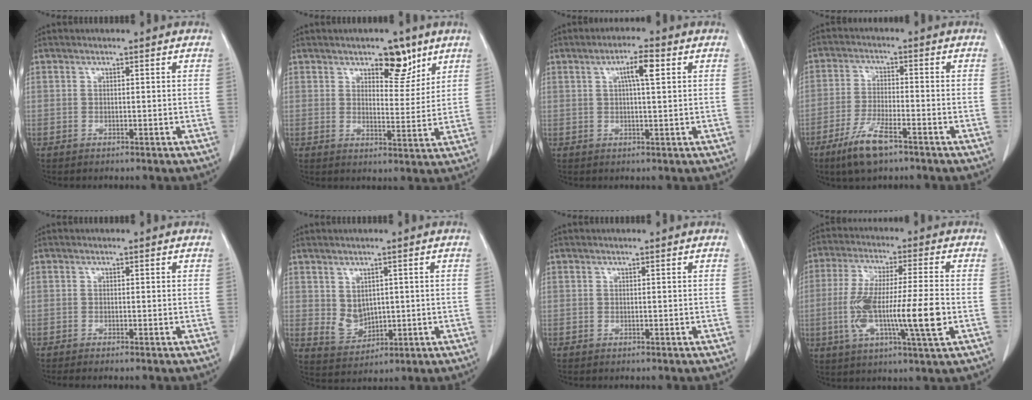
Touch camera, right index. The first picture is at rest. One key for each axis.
{"total": 6.3, "fx": 4.2, "fy": 2.7, "fz": 3.8, "tx": -0.047, "ty": -0.003, "tz": 0.061}
{"total": 4.3, "fx": 1.4, "fy": 0.5, "fz": 4.1, "tx": -0.073, "ty": 0.006, "tz": 0.024}
{"total": 7.5, "fx": -4.9, "fy": 1.5, "fz": 5.5, "tx": -0.115, "ty": -0.012, "tz": -0.089}
{"total": 1.1, "fx": -0.8, "fy": -0.1, "fz": 0.6, "tx": -0.013, "ty": -0.002, "tz": -0.016}
{"total": 4.5, "fx": 0.7, "fy": 3.4, "fz": 2.7, "tx": -0.053, "ty": 0.000, "tz": 0.033}
{"total": 0.0}
{"total": 14.6, "fx": -2.7, "fy": 1.0, "fz": 14.4, "tx": -0.273, "ty": -0.005, "tz": -0.048}